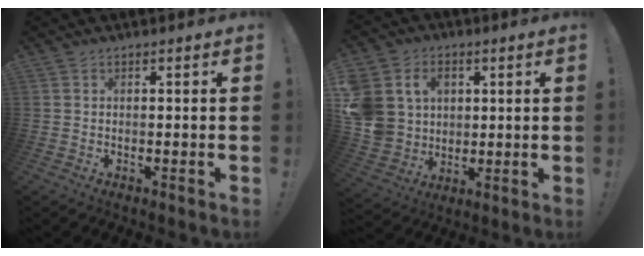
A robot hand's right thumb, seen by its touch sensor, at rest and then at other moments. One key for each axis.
{"total": 13.3, "fx": 3.1, "fy": 11.7, "fz": 5.5, "tx": -0.119, "ty": -0.004, "tz": 0.068}